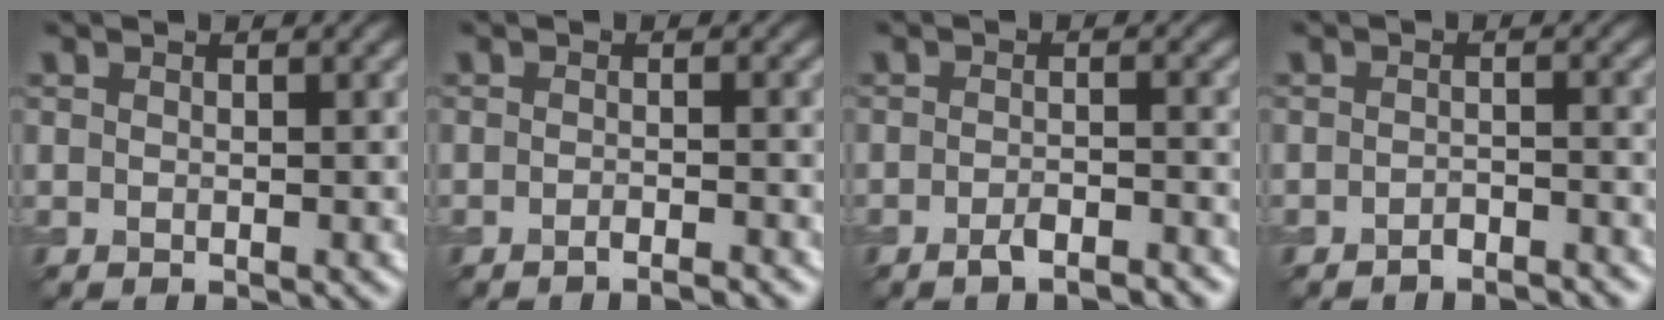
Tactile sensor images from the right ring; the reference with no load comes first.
{"total": 1.5, "force": [-1.1, 0.3, 0.9], "torque": [-0.006, -0.001, -0.022]}
{"total": 2.4, "force": [-1.9, 0.5, 1.4], "torque": [-0.020, 0.002, -0.035]}
{"total": 1.9, "force": [-1.7, 0.5, 0.6], "torque": [-0.006, 0.004, -0.029]}